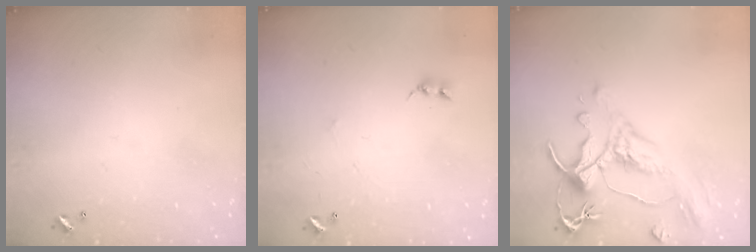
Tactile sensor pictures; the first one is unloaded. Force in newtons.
{"total": 2.4, "press": 2.4, "slide": 0.4}
{"total": 1.6, "press": 0.0, "slide": 1.6}